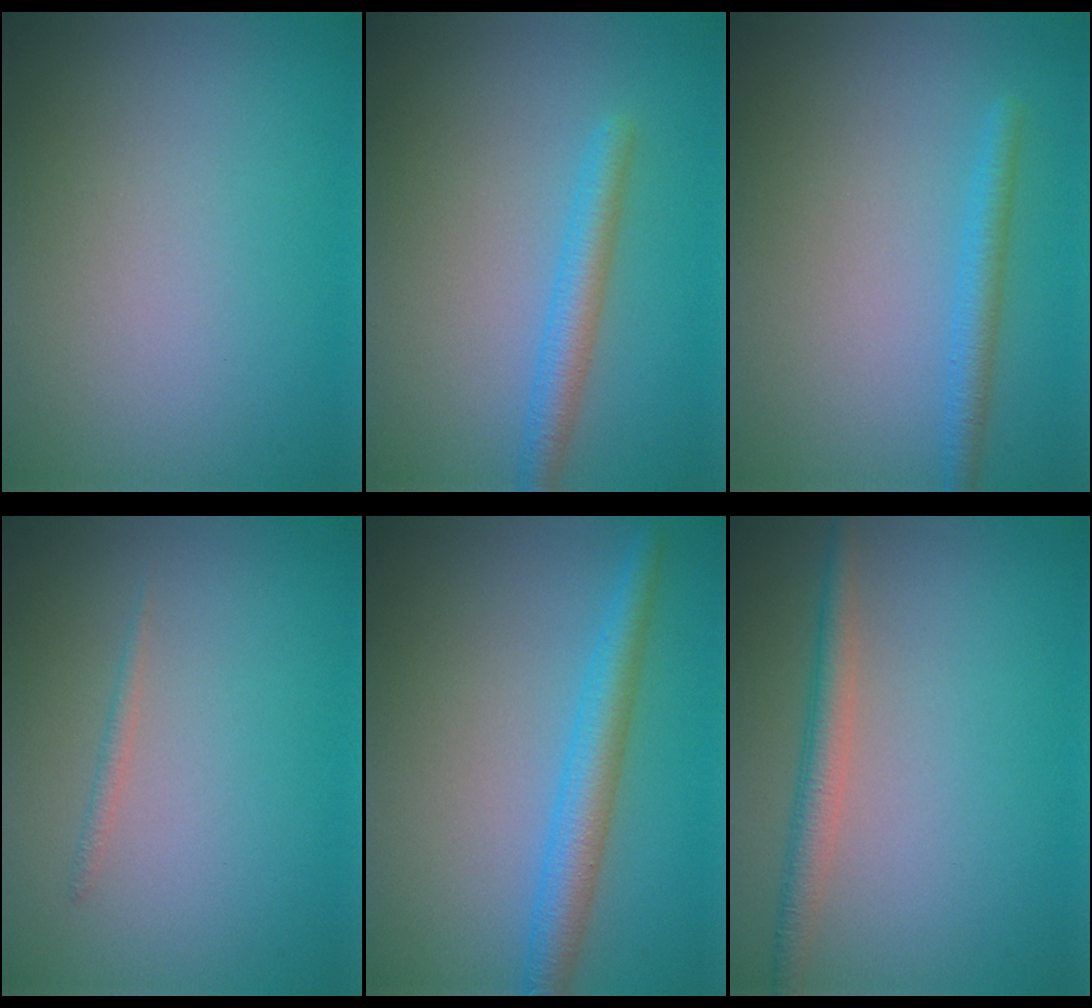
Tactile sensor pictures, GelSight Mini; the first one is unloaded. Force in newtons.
{"total": 2.7, "press": 2.7, "slide": 0.1}
{"total": 2.0, "press": 2.0, "slide": 0.1}
{"total": 0.7, "press": 0.7, "slide": 0.1}
{"total": 3.8, "press": 3.8, "slide": 0.1}
{"total": 2.6, "press": 2.6, "slide": 0.1}